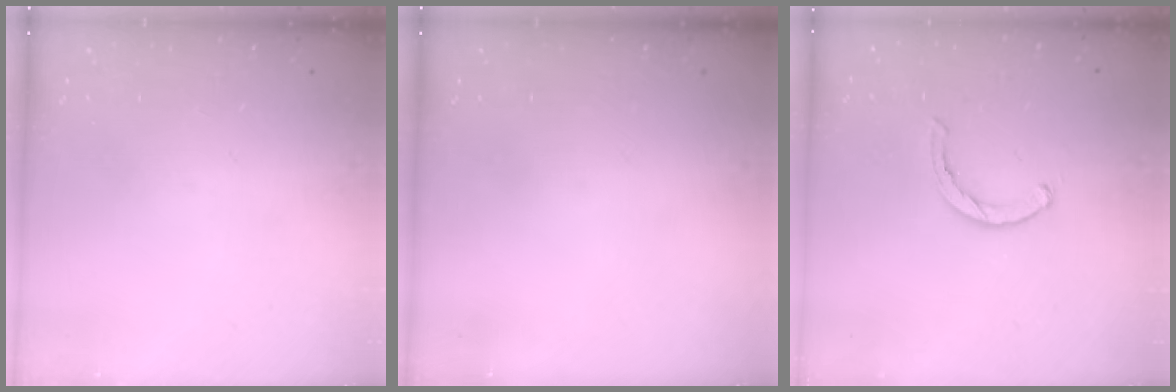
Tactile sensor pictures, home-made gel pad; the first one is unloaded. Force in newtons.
{"total": 0.0}
{"total": 2.3, "press": 2.2, "slide": 0.5}